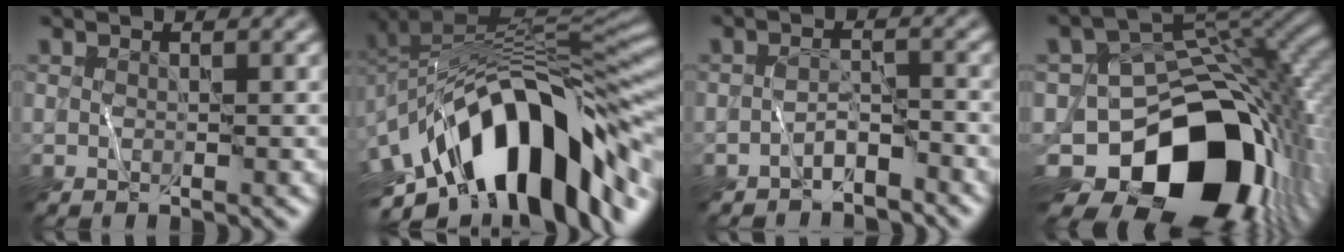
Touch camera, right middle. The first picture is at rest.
{"total": 15.2, "force": [-5.8, 7.6, 11.8], "torque": [-0.176, 0.015, -0.104]}
{"total": 2.0, "force": [-1.7, 0.7, 0.8], "torque": [-0.010, 0.008, -0.034]}
{"total": 16.8, "force": [-8.1, 11.2, 9.5], "torque": [-0.141, -0.035, -0.118]}